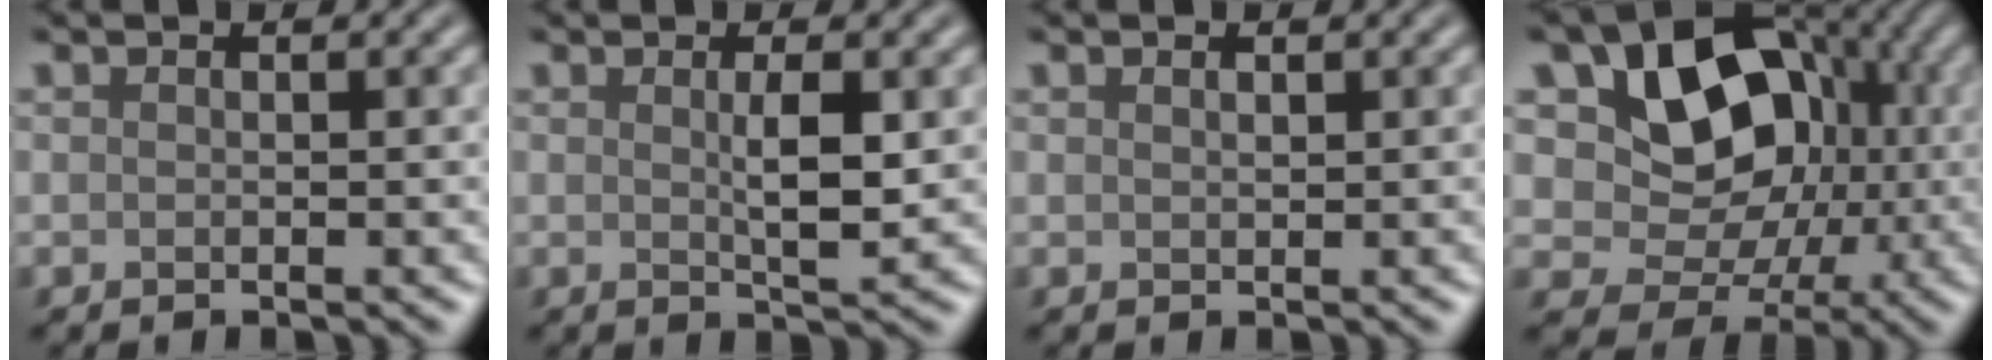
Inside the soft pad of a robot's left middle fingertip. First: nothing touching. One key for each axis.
{"total": 2.8, "fx": 0.4, "fy": 0.6, "fz": 2.8, "tx": -0.051, "ty": -0.003, "tz": 0.007}
{"total": 0.5, "fx": 0.4, "fy": 0.2, "fz": 0.3, "tx": -0.006, "ty": 0.001, "tz": 0.007}
{"total": 10.3, "fx": 2.1, "fy": 7.9, "fz": 6.2, "tx": -0.078, "ty": -0.006, "tz": 0.024}